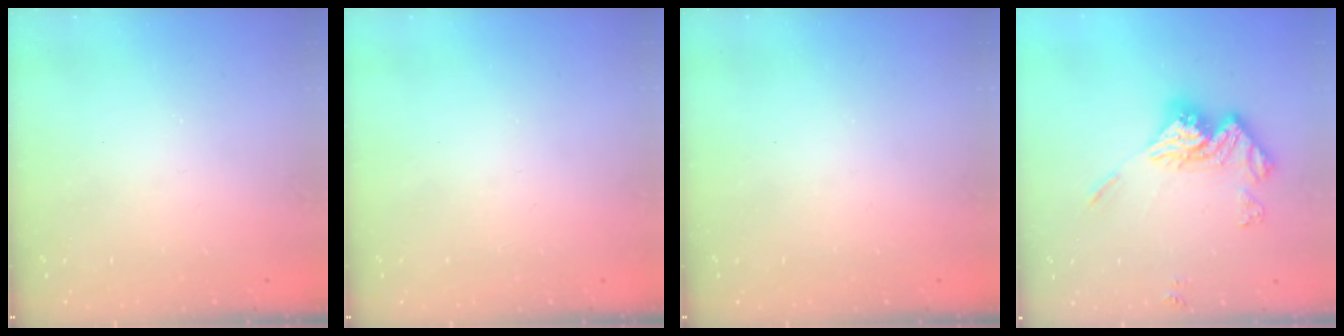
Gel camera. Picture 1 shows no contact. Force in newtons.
{"total": 0.0}
{"total": 0.0}
{"total": 15.7, "press": 15.6, "slide": 1.7}